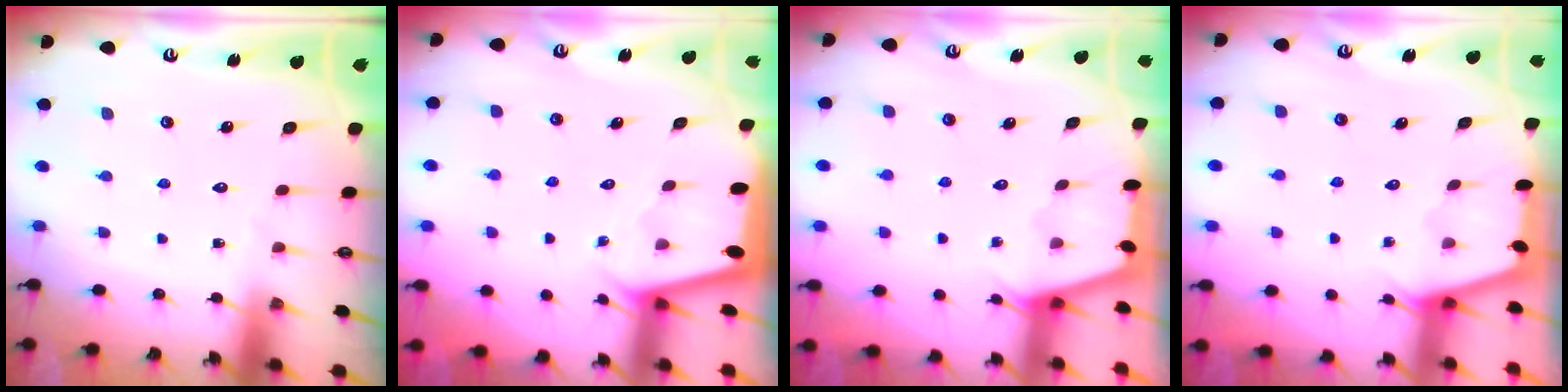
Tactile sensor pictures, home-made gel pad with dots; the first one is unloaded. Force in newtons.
{"total": 1.9, "press": 1.9, "slide": 0.1}
{"total": 1.8, "press": 1.8, "slide": 0.2}
{"total": 1.8, "press": 1.8, "slide": 0.2}